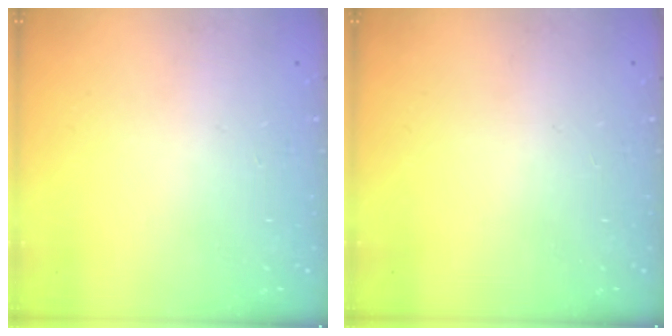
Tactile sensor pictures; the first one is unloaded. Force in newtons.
{"total": 0.0}